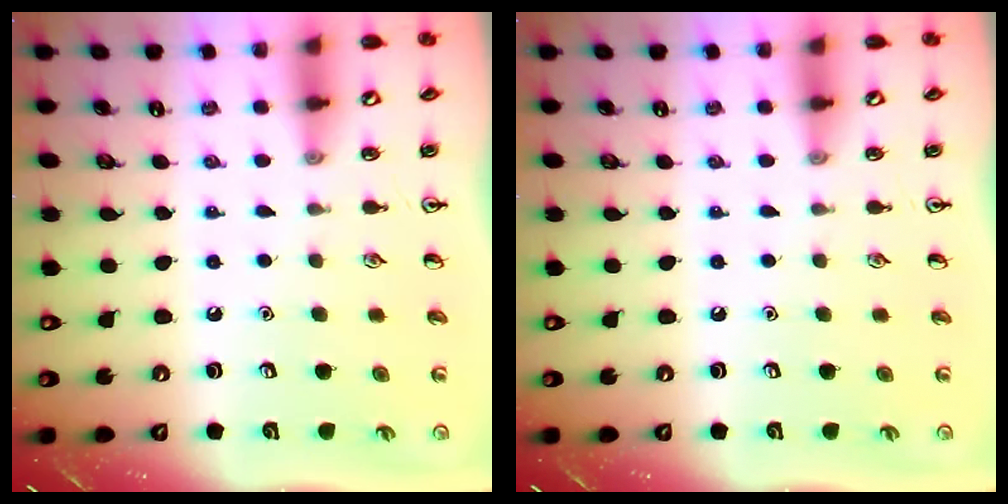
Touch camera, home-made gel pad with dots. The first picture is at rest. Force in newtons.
{"total": 0.0}